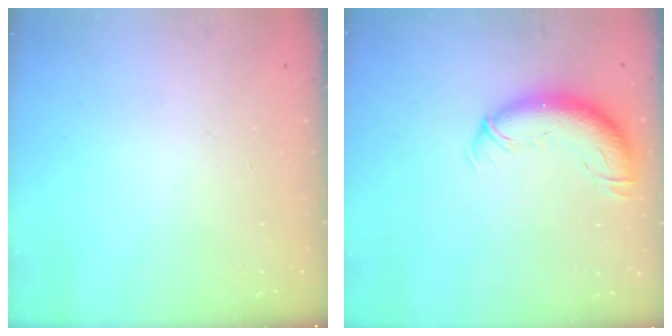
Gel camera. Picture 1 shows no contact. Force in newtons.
{"total": 12.1, "press": 11.7, "slide": 3.1}